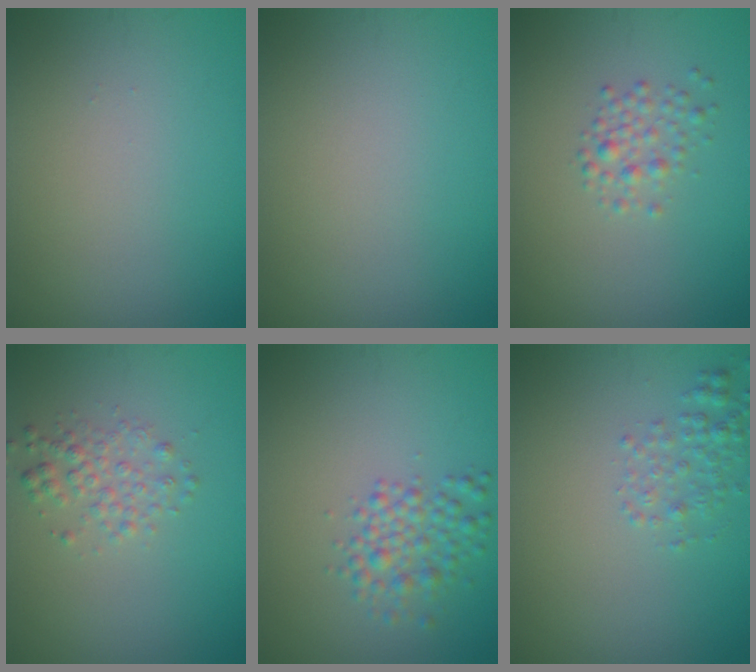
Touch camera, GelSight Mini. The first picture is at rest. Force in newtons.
{"total": 0.0}
{"total": 1.8, "press": 1.8, "slide": 0.0}
{"total": 2.1, "press": 2.1, "slide": 0.1}
{"total": 2.8, "press": 2.8, "slide": 0.0}
{"total": 1.9, "press": 1.9, "slide": 0.1}